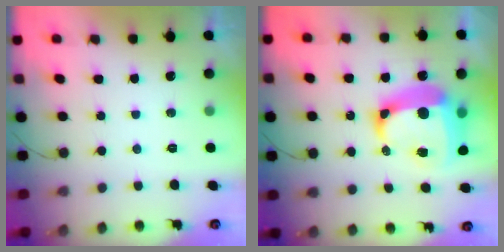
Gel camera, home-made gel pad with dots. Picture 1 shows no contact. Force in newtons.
{"total": 19.7, "press": 19.6, "slide": 2.0}